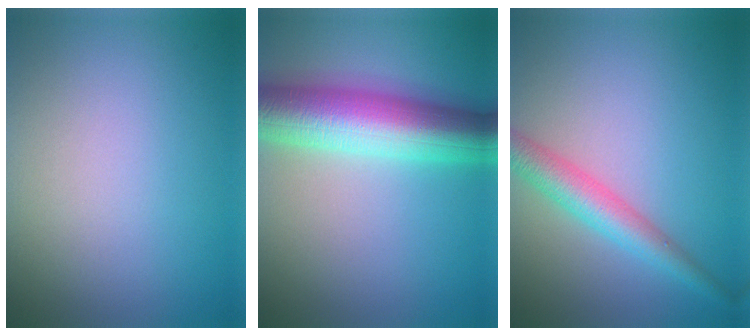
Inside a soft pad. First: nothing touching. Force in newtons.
{"total": 9.8, "press": 9.8, "slide": 0.1}
{"total": 3.8, "press": 3.8, "slide": 0.0}